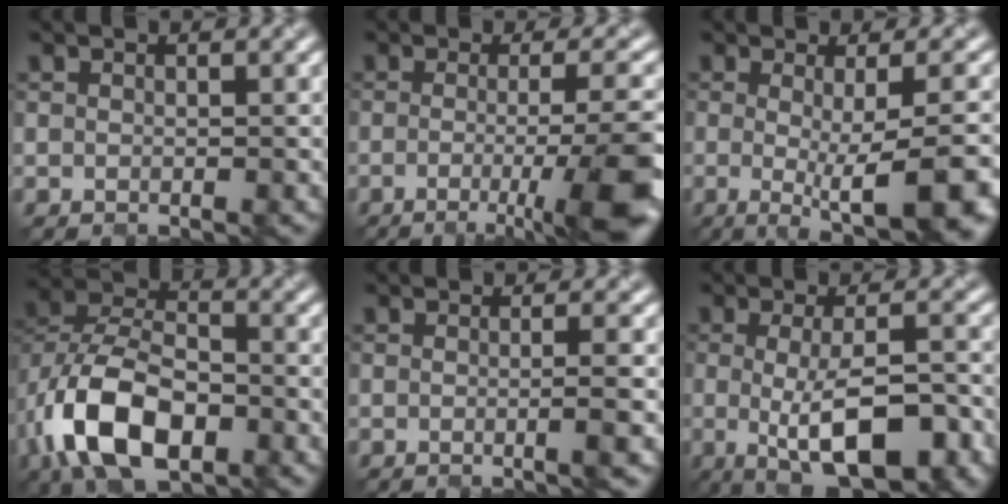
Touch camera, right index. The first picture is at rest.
{"total": 8.1, "force": [-2.2, 1.5, 7.7], "torque": [-0.099, -0.016, -0.033]}
{"total": 8.1, "force": [-1.6, 2.0, 7.7], "torque": [-0.086, -0.014, -0.019]}
{"total": 10.6, "force": [-4.2, 6.2, 7.5], "torque": [-0.154, -0.003, -0.085]}
{"total": 2.4, "force": [-0.3, 0.6, 2.3], "torque": [-0.028, -0.006, -0.008]}
{"total": 8.2, "force": [-1.8, 2.6, 7.5], "torque": [-0.113, -0.017, -0.025]}